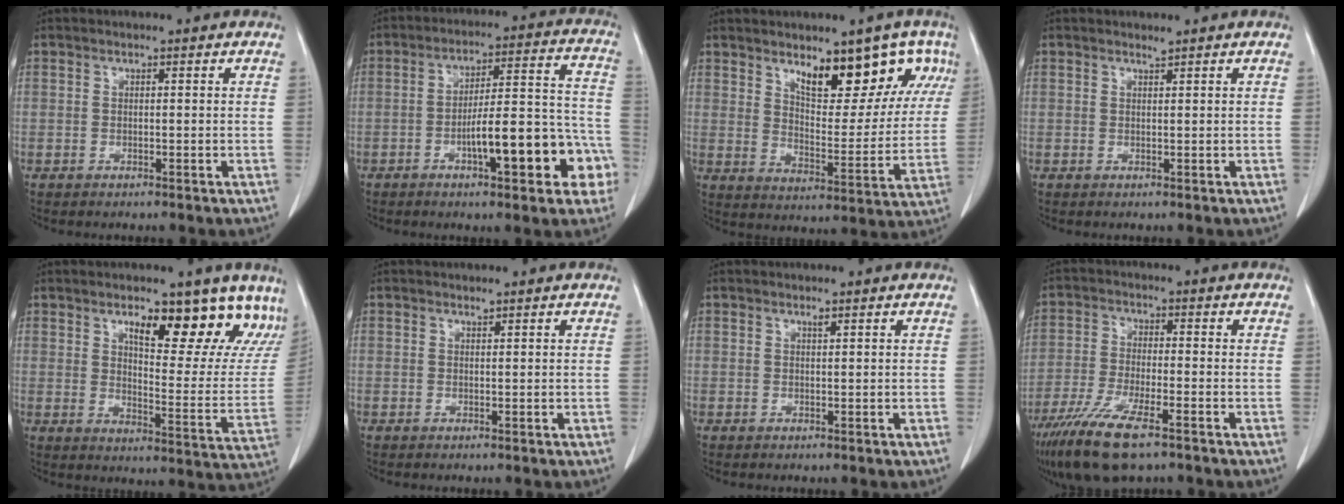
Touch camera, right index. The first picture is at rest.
{"total": 16.2, "force": [-5.9, 4.1, 14.5], "torque": [-0.176, 0.044, -0.075]}
{"total": 14.7, "force": [8.7, 6.1, 10.2], "torque": [-0.118, 0.000, 0.134]}
{"total": 0.8, "force": [0.8, 0.3, 0.1], "torque": [-0.005, 0.001, 0.016]}
{"total": 17.8, "force": [12.2, 5.9, 11.5], "torque": [-0.129, -0.018, 0.162]}
{"total": 0.8, "force": [0.6, 0.4, 0.2], "torque": [-0.004, 0.001, 0.012]}
{"total": 1.0, "force": [0.6, 0.5, 0.7], "torque": [-0.016, 0.003, 0.014]}
{"total": 12.2, "force": [-7.8, 3.0, 8.9], "torque": [-0.174, -0.027, -0.133]}